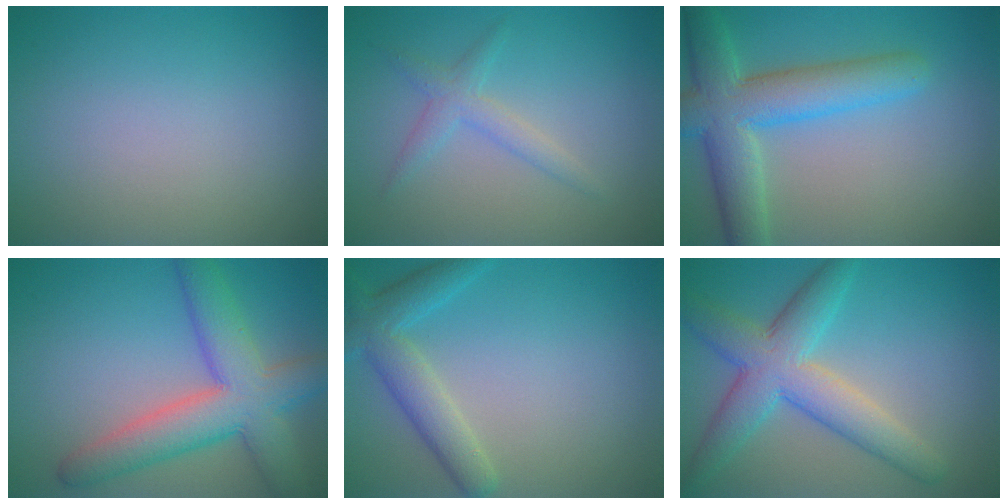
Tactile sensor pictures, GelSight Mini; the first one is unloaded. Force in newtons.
{"total": 2.0, "press": 2.0, "slide": 0.1}
{"total": 7.3, "press": 7.2, "slide": 0.4}
{"total": 7.8, "press": 7.8, "slide": 0.4}
{"total": 4.1, "press": 4.1, "slide": 0.3}
{"total": 6.6, "press": 6.6, "slide": 0.1}